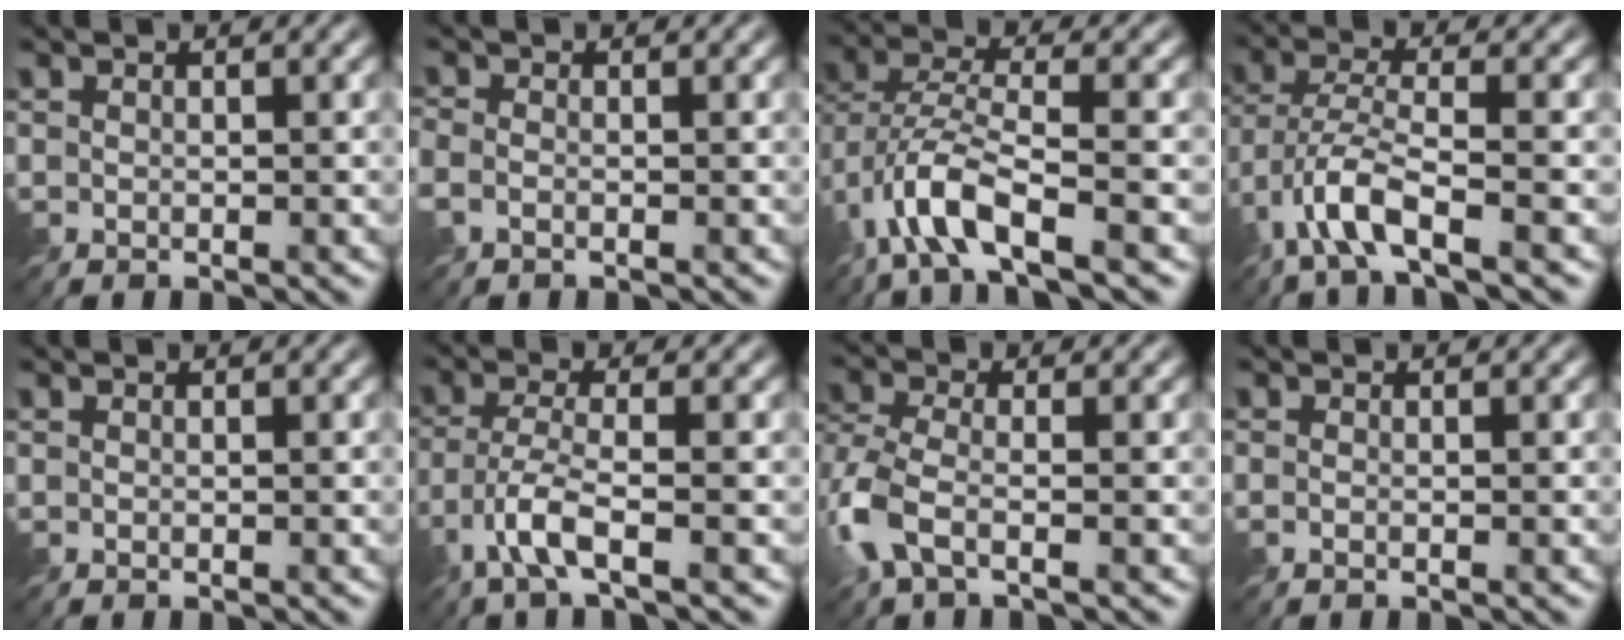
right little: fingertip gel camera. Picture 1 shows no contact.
{"total": 1.5, "force": [-0.7, 0.9, 1.0], "torque": [-0.029, -0.002, -0.022]}
{"total": 5.9, "force": [-3.0, 1.9, 4.7], "torque": [-0.095, 0.000, -0.064]}
{"total": 5.3, "force": [-3.0, 1.4, 4.2], "torque": [-0.090, 0.001, -0.066]}
{"total": 0.0}
{"total": 4.5, "force": [-2.4, 1.0, 3.6], "torque": [-0.079, -0.001, -0.056]}
{"total": 4.9, "force": [-1.9, 2.4, 3.9], "torque": [-0.107, -0.002, -0.054]}
{"total": 0.6, "force": [-0.2, 0.3, 0.5], "torque": [-0.012, -0.006, -0.008]}